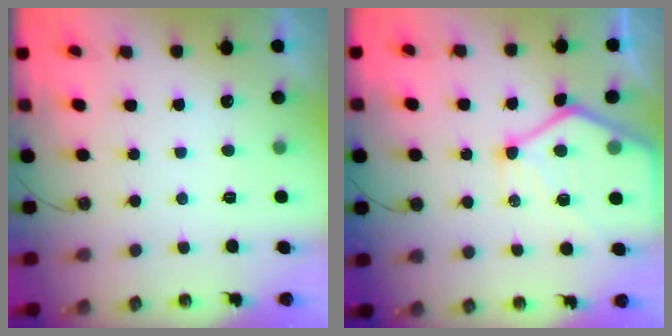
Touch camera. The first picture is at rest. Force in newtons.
{"total": 16.0, "press": 15.9, "slide": 1.5}